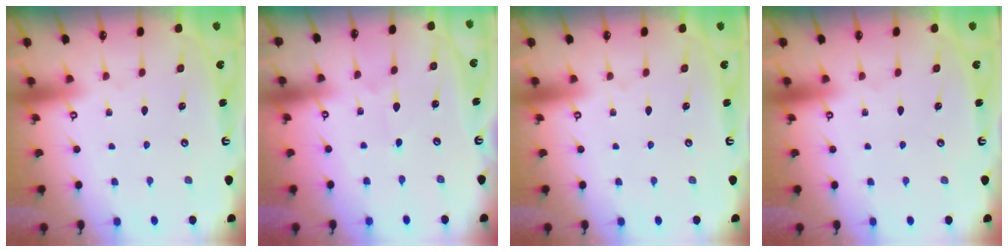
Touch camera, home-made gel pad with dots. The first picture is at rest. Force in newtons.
{"total": 2.6, "press": 2.6, "slide": 0.2}
{"total": 0.0}
{"total": 0.0}